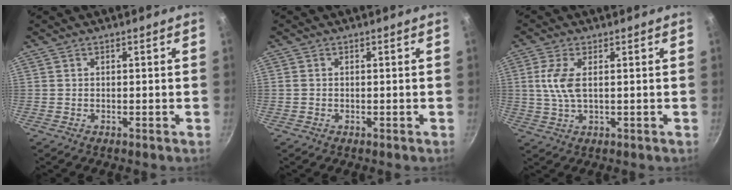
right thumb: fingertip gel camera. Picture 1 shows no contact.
{"total": 0.9, "force": [-0.2, 0.8, 0.4], "torque": [-0.007, 0.002, -0.004]}
{"total": 5.9, "force": [0.9, 2.6, 5.3], "torque": [-0.118, 0.003, 0.017]}